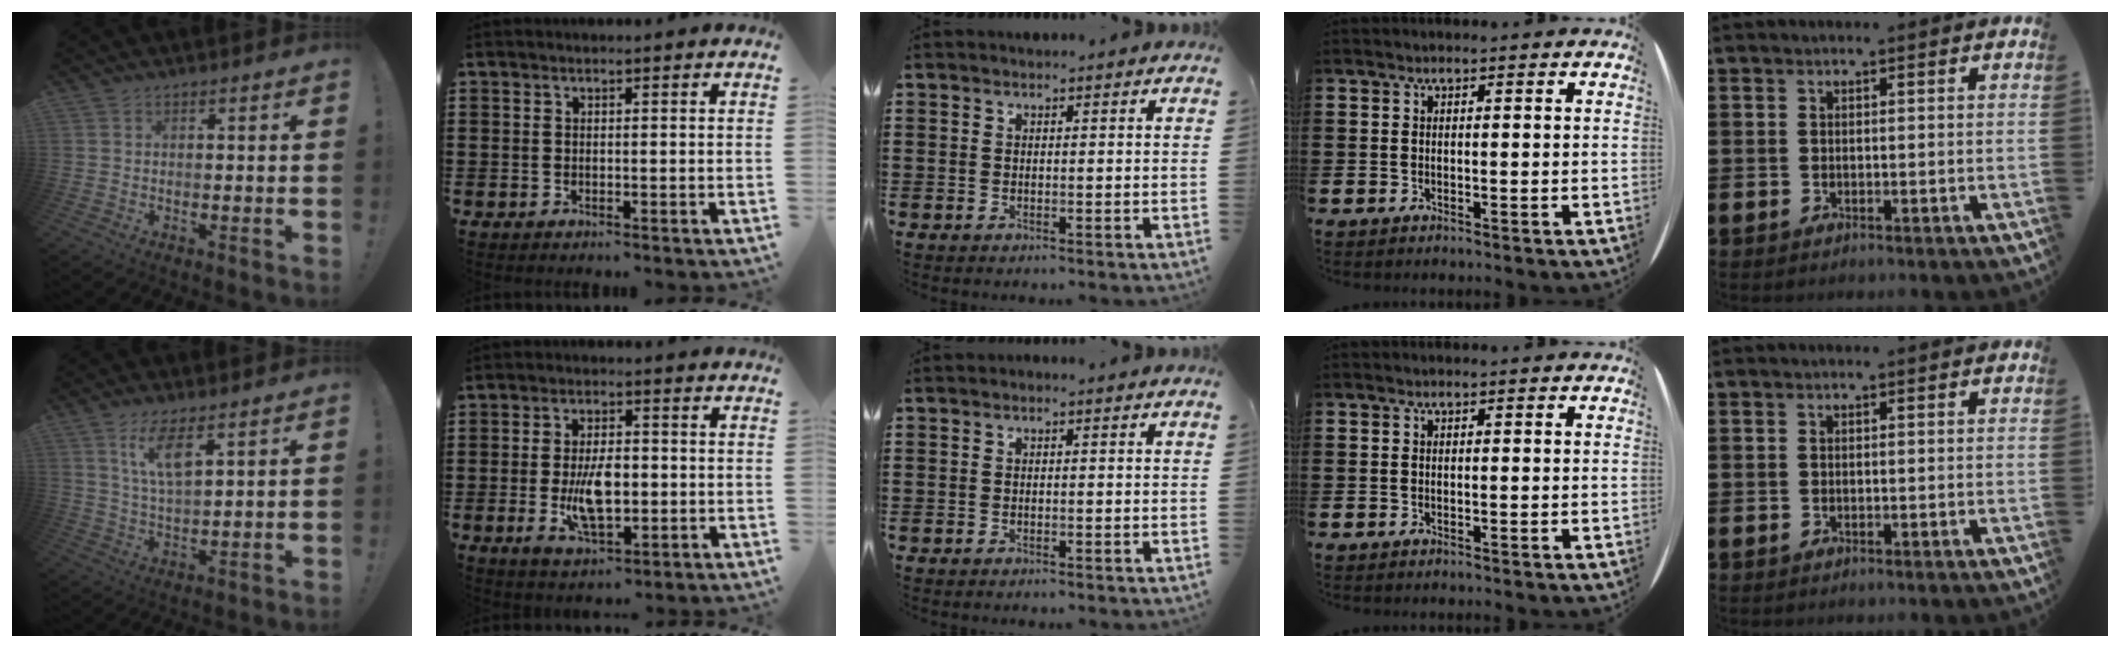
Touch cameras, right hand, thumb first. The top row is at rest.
{"thumb": {"total": 9.0, "force": [5.2, 2.5, 6.9], "torque": [-0.127, -0.016, 0.091]}, "index": {"total": 8.1, "force": [-1.2, 3.7, 7.1], "torque": [-0.134, -0.007, -0.029]}}